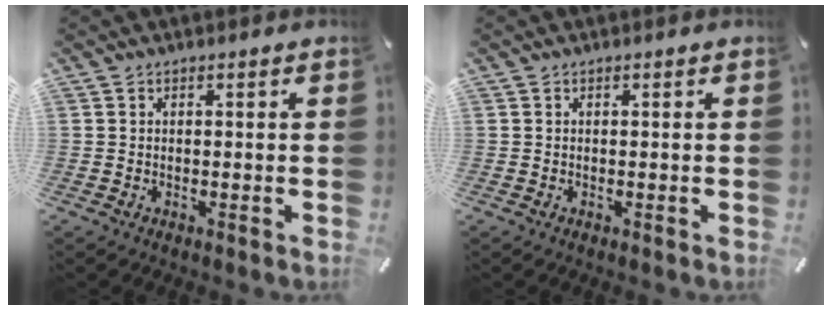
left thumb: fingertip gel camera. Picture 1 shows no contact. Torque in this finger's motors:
{"motor_torque": [-0.09, -0.06, 0.00, 0.04, 0.00]}